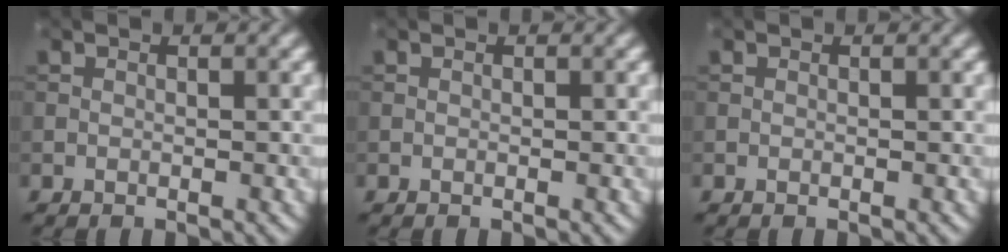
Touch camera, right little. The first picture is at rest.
{"total": 0.0}
{"total": 0.0}